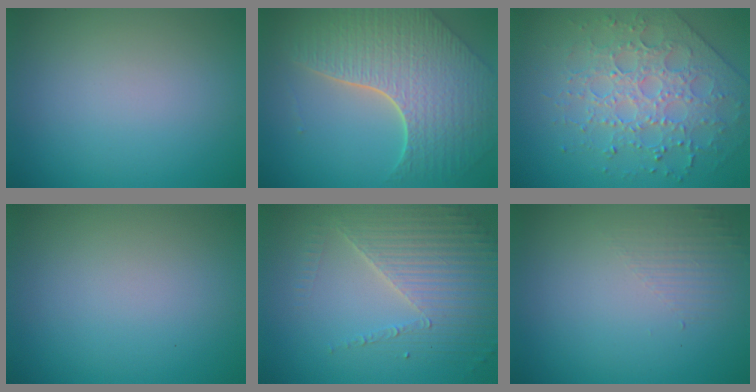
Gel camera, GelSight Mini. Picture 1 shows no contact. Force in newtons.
{"total": 8.6, "press": 6.2, "slide": 6.0}
{"total": 4.5, "press": 4.3, "slide": 1.0}
{"total": 0.0}
{"total": 4.5, "press": 3.9, "slide": 2.1}
{"total": 1.4, "press": 0.2, "slide": 1.4}